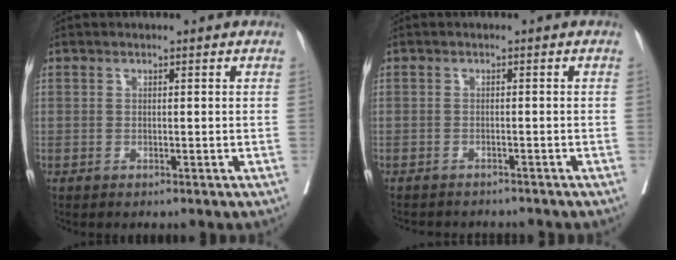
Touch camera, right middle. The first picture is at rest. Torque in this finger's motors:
{"motor_torque": [0.02, -0.12, 0.00, 0.01]}